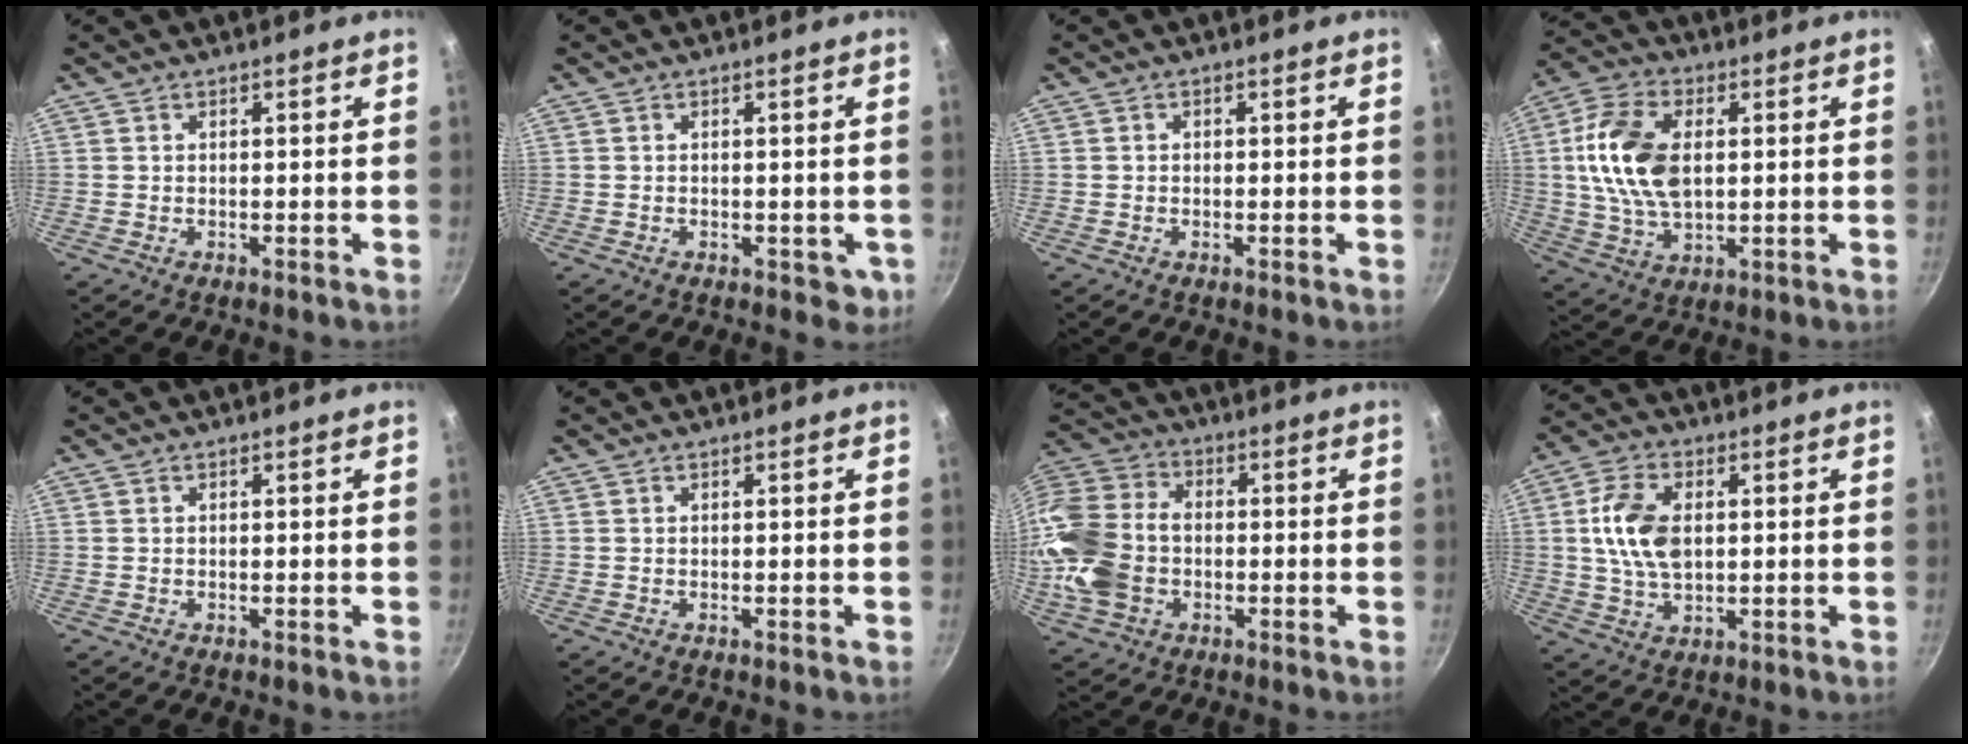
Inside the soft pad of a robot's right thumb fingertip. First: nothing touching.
{"total": 2.6, "force": [-0.6, 1.8, 1.7], "torque": [-0.014, -0.002, -0.005]}
{"total": 0.7, "force": [-0.1, 0.6, 0.3], "torque": [-0.004, 0.003, -0.003]}
{"total": 14.9, "force": [1.8, 9.1, 11.7], "torque": [-0.209, 0.004, 0.028]}
{"total": 0.0}
{"total": 0.0}
{"total": 17.9, "force": [-2.7, 13.4, 11.5], "torque": [-0.240, 0.033, -0.059]}
{"total": 10.8, "force": [1.3, 6.7, 8.3], "torque": [-0.146, 0.007, 0.021]}